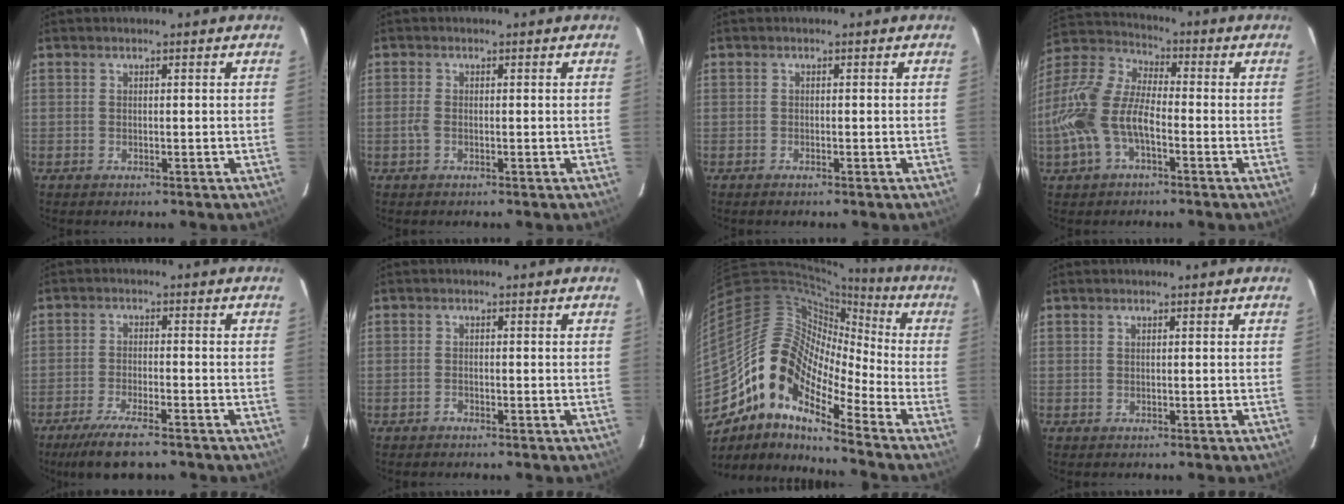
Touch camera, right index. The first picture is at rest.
{"total": 1.4, "force": [-0.5, 0.6, 1.2], "torque": [-0.026, 0.002, -0.011]}
{"total": 0.5, "force": [-0.5, 0.0, 0.1], "torque": [-0.002, -0.002, -0.011]}
{"total": 15.4, "force": [-4.6, 7.6, 12.6], "torque": [-0.268, 0.007, -0.096]}
{"total": 9.0, "force": [-7.0, 1.7, 5.4], "torque": [-0.127, -0.025, -0.124]}
{"total": 0.8, "force": [-0.8, 0.3, 0.1], "torque": [-0.002, 0.004, -0.015]}
{"total": 15.0, "force": [-8.6, 6.3, 10.5], "torque": [-0.169, 0.004, -0.183]}
{"total": 0.0}